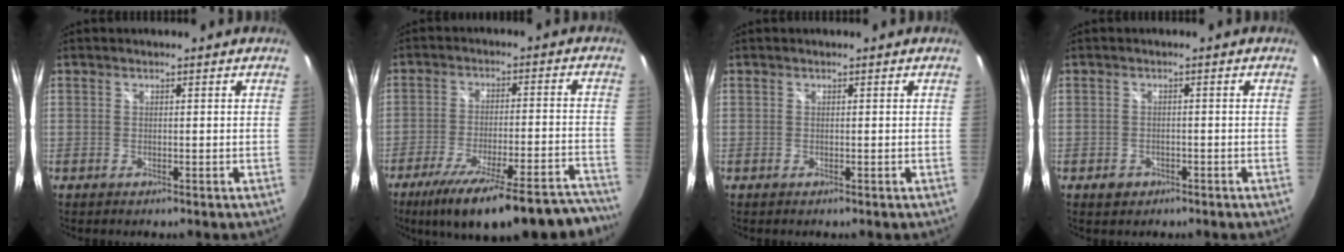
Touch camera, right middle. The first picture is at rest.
{"total": 24.7, "force": [-21.1, 4.0, 12.2], "torque": [-0.188, -0.037, -0.294]}
{"total": 0.0}
{"total": 2.0, "force": [-1.0, 1.6, 0.6], "torque": [-0.012, 0.000, -0.014]}